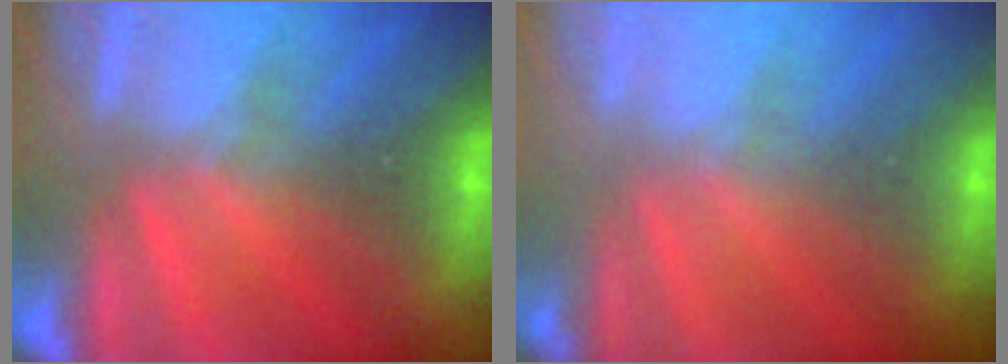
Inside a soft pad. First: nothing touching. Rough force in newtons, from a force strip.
{"total": 2.5}